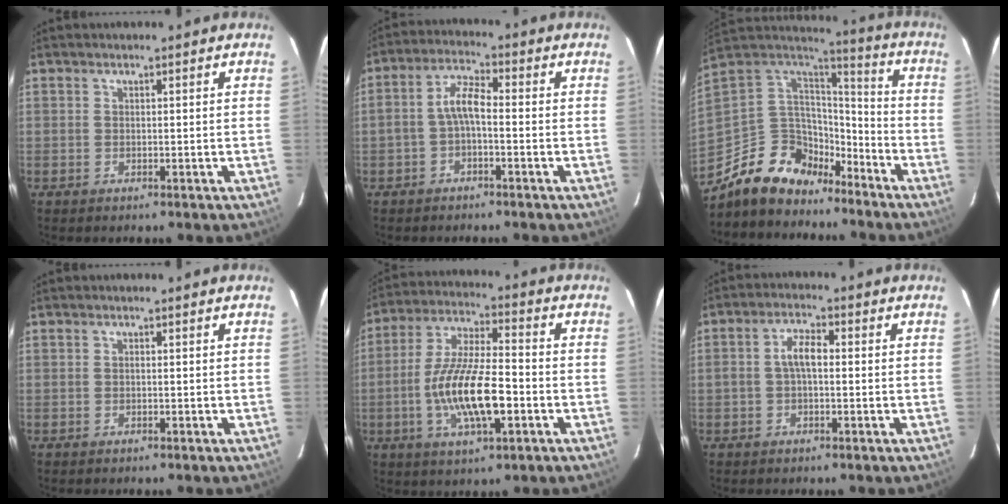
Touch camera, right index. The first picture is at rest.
{"total": 4.5, "force": [-1.5, 1.6, 4.0], "torque": [-0.088, 0.017, -0.032]}
{"total": 17.4, "force": [-12.5, 10.1, 6.6], "torque": [-0.160, 0.024, -0.213]}
{"total": 0.0}
{"total": 14.7, "force": [-3.9, 4.1, 13.5], "torque": [-0.271, -0.006, -0.072]}
{"total": 4.0, "force": [-0.2, 1.7, 3.6], "torque": [-0.072, 0.013, -0.004]}